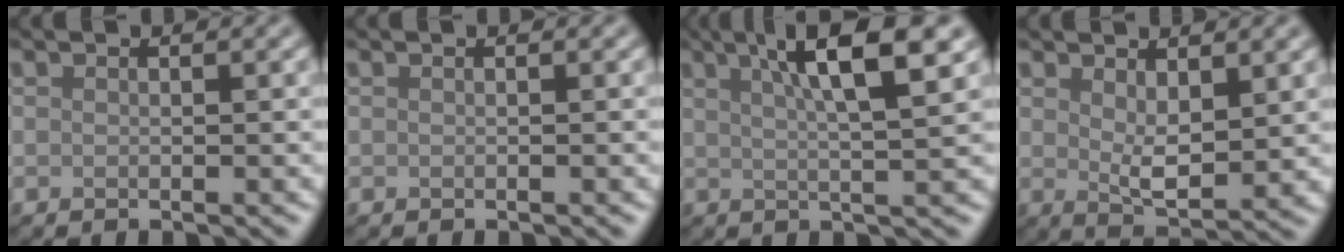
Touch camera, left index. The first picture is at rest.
{"total": 0.0}
{"total": 7.5, "force": [3.4, 1.6, 6.5], "torque": [-0.076, 0.015, 0.045]}
{"total": 3.4, "force": [1.5, 1.3, 2.8], "torque": [-0.052, -0.010, 0.030]}